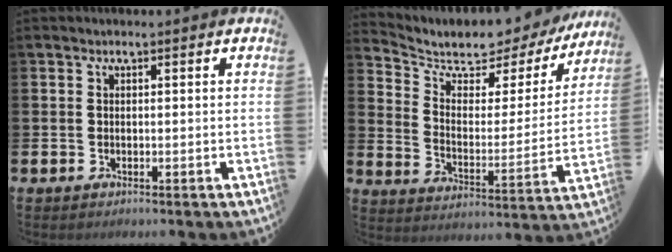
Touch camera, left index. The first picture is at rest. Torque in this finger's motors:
{"motor_torque": [0.78, -1.25, 0.39, 0.18]}